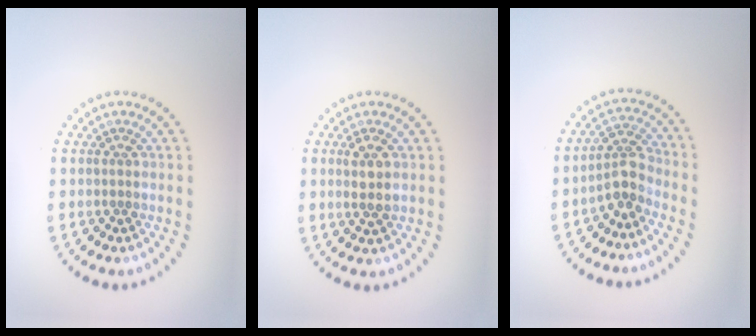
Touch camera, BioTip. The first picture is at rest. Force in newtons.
{"total": 2.0, "press": 1.9, "slide": 0.7}
{"total": 2.7, "press": 2.2, "slide": 1.6}